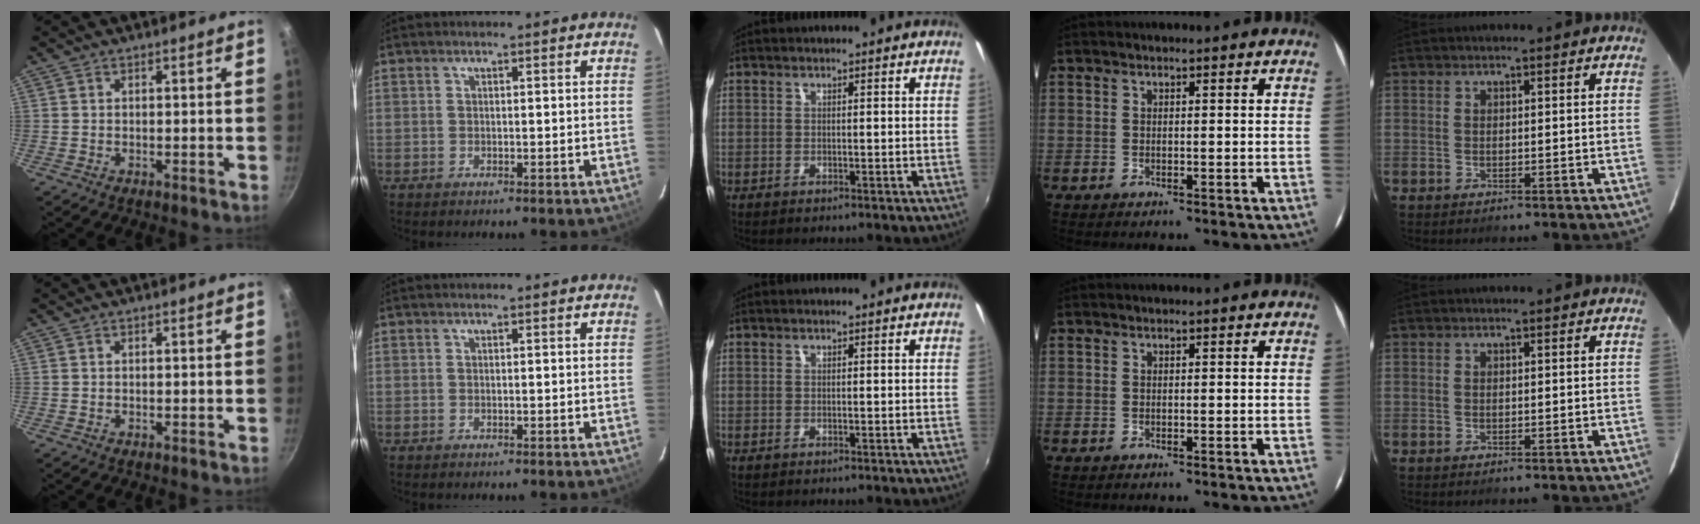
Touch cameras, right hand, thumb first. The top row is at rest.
{}